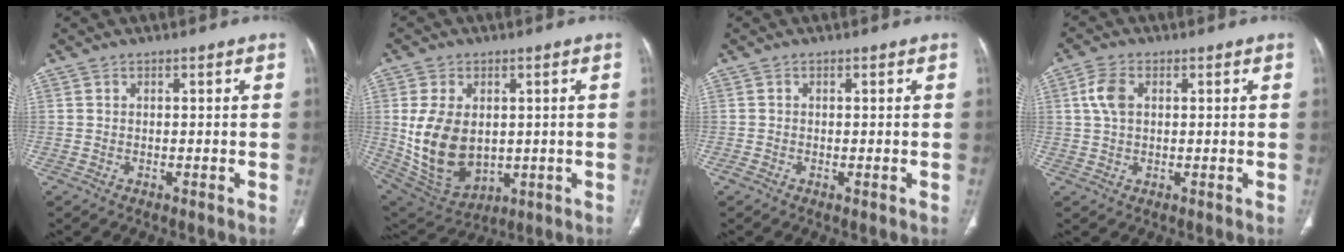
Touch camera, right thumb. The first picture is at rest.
{"total": 15.1, "force": [0.5, 10.2, 11.1], "torque": [-0.192, -0.011, 0.039]}
{"total": 0.9, "force": [-0.4, 0.4, 0.6], "torque": [-0.012, -0.003, -0.008]}
{"total": 4.8, "force": [1.2, 3.0, 3.6], "torque": [-0.080, 0.007, 0.021]}